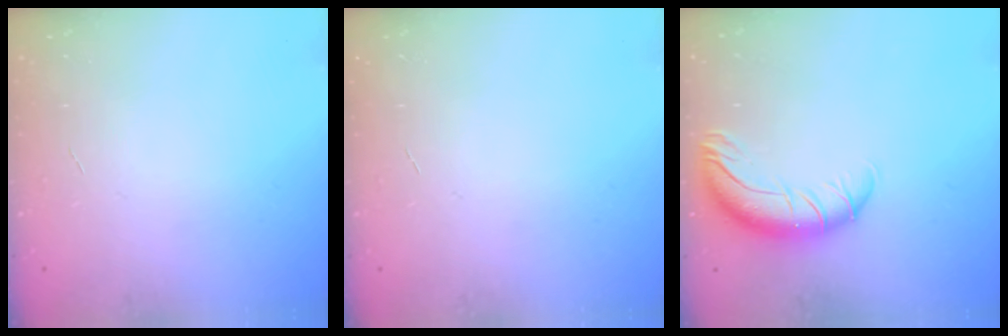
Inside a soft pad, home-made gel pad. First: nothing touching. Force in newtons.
{"total": 0.0}
{"total": 11.6, "press": 11.2, "slide": 3.0}